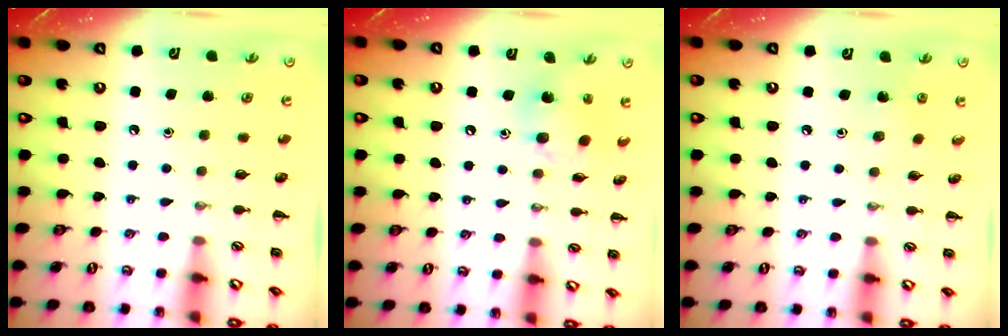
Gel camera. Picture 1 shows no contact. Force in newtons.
{"total": 7.2, "press": 7.1, "slide": 1.1}
{"total": 1.7, "press": 1.5, "slide": 0.7}